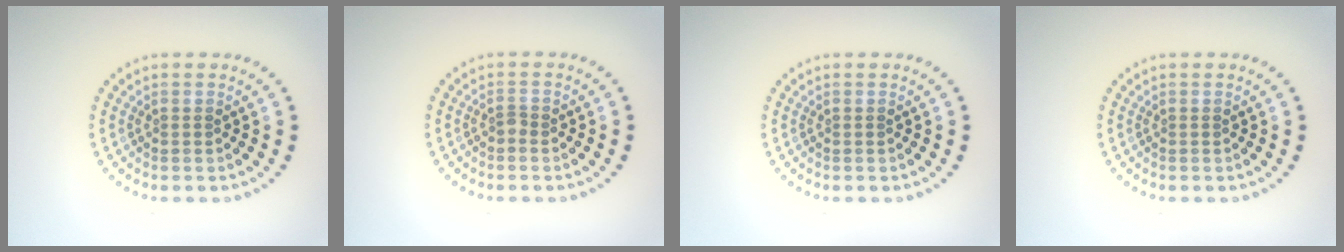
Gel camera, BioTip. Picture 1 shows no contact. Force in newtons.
{"total": 0.7, "press": 0.5, "slide": 0.5}
{"total": 0.0}
{"total": 0.0}